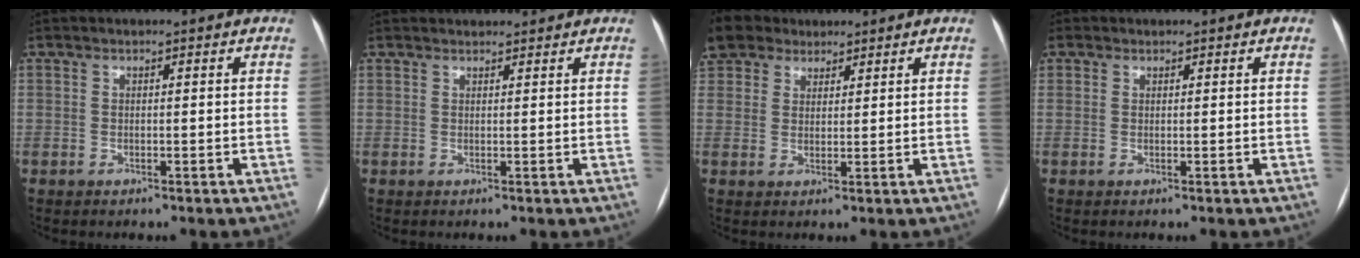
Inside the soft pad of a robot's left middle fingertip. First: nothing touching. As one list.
[{"total": 2.7, "force": [2.6, 0.6, 0.4], "torque": [-0.006, 0.024, 0.038]}, {"total": 7.5, "force": [5.8, 4.5, 1.5], "torque": [-0.035, 0.033, 0.112]}, {"total": 0.6, "force": [0.3, 0.5, 0.0], "torque": [0.004, 0.000, 0.004]}]